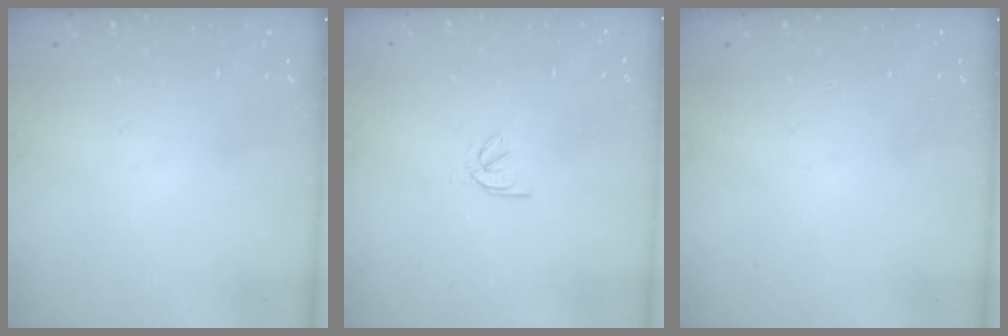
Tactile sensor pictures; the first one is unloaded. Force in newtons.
{"total": 2.2, "press": 2.2, "slide": 0.5}
{"total": 0.0}